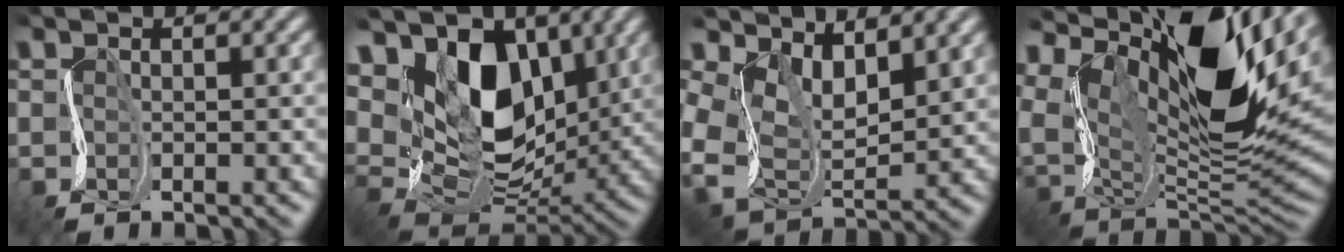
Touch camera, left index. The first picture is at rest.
{"total": 12.1, "force": [5.6, 7.7, 7.4], "torque": [-0.140, 0.004, 0.098]}
{"total": 6.8, "force": [2.6, 4.4, 4.5], "torque": [-0.101, -0.014, 0.051]}
{"total": 16.7, "force": [8.8, 7.2, 12.3], "torque": [-0.235, 0.035, 0.157]}